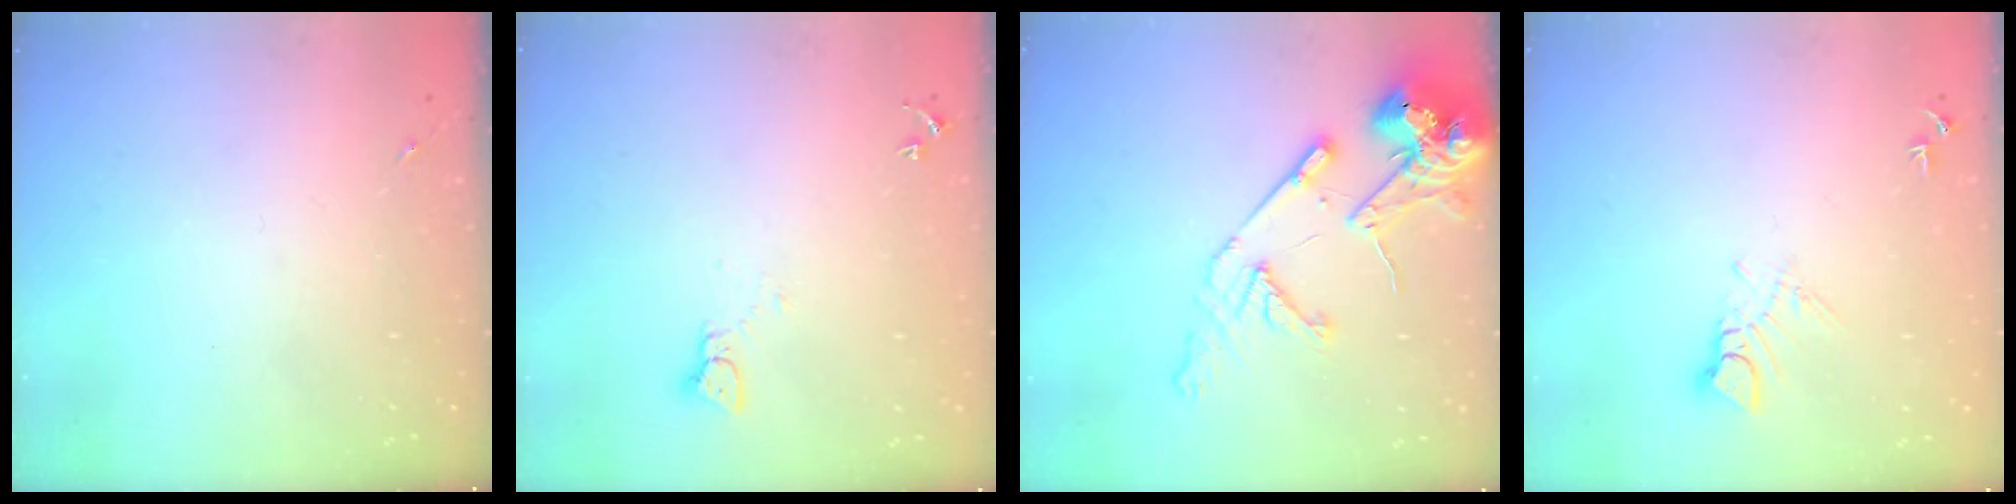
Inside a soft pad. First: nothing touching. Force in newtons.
{"total": 2.1, "press": 2.1, "slide": 0.2}
{"total": 15.7, "press": 15.5, "slide": 2.3}
{"total": 7.2, "press": 7.2, "slide": 0.8}